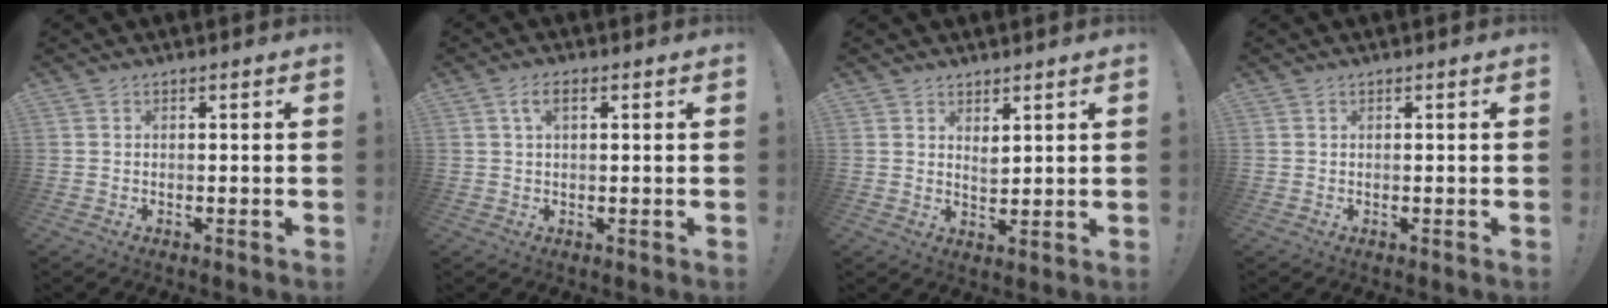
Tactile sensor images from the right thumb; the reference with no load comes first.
{"total": 3.7, "force": [1.3, 1.7, 3.1], "torque": [-0.053, 0.005, 0.021]}
{"total": 3.4, "force": [2.6, 1.5, 1.4], "torque": [-0.022, -0.020, 0.046]}
{"total": 0.0}